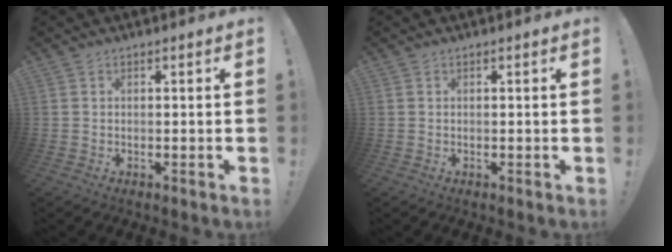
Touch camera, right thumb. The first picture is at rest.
{"total": 0.0}